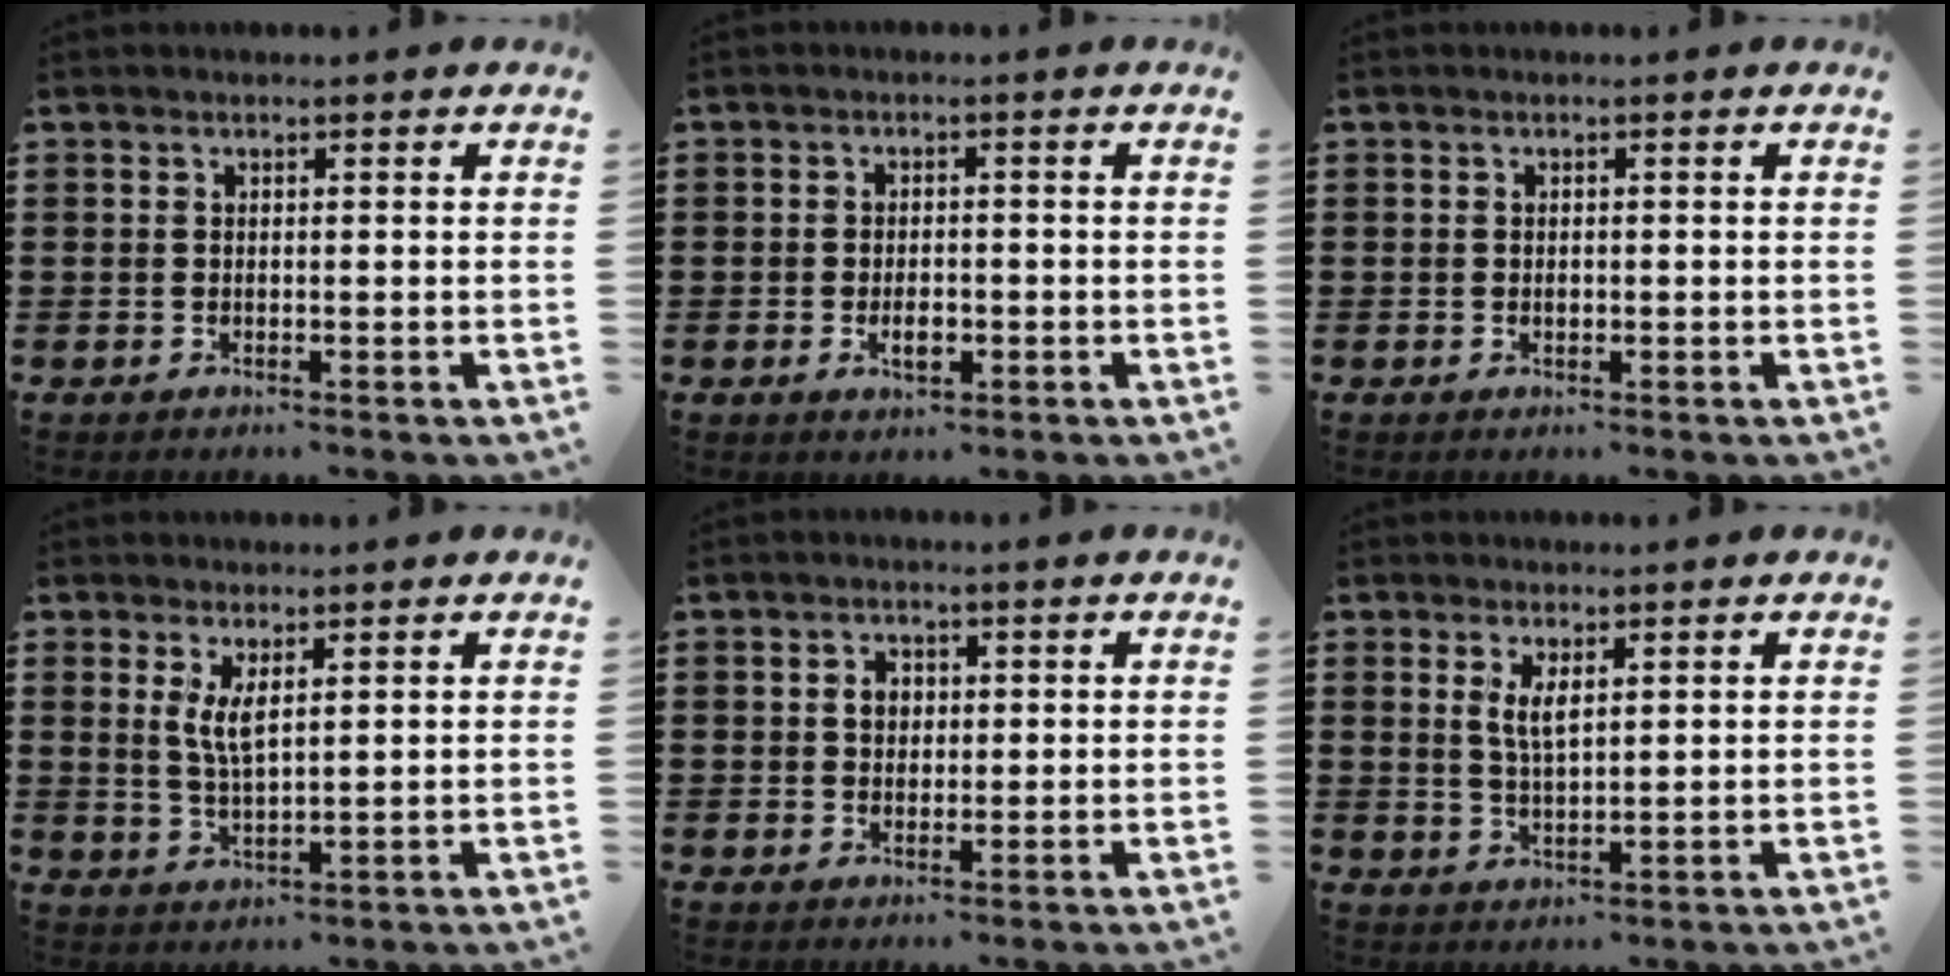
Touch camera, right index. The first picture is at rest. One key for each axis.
{"total": 2.9, "fx": -1.0, "fy": 1.4, "fz": 2.3, "tx": -0.044, "ty": 0.001, "tz": -0.017}
{"total": 0.5, "fx": -0.1, "fy": 0.3, "fz": 0.4, "tx": -0.009, "ty": -0.001, "tz": -0.001}
{"total": 3.6, "fx": 1.5, "fy": 1.0, "fz": 3.0, "tx": -0.064, "ty": 0.002, "tz": 0.027}
{"total": 2.1, "fx": 0.3, "fy": 1.7, "fz": 1.2, "tx": -0.028, "ty": 0.010, "tz": 0.005}
{"total": 3.3, "fx": 1.4, "fy": 1.1, "fz": 2.7, "tx": -0.057, "ty": 0.004, "tz": 0.024}